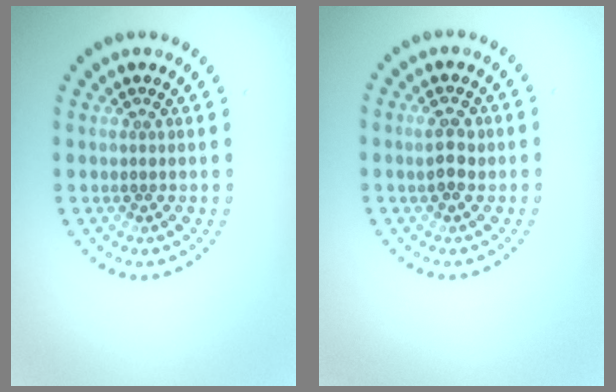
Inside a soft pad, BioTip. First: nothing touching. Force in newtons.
{"total": 2.0, "press": 2.0, "slide": 0.2}